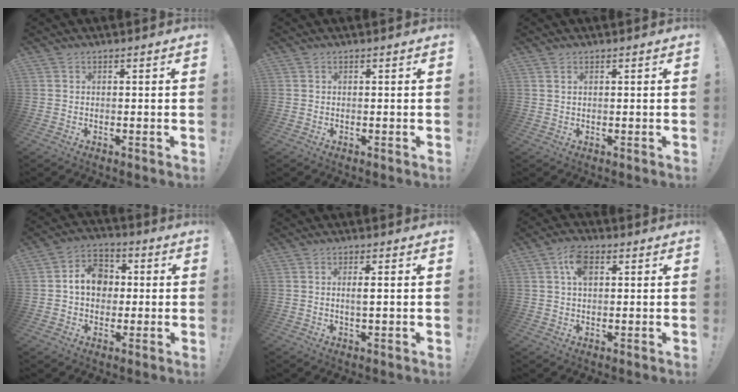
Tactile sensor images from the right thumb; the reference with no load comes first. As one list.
[{"total": 0.0}, {"total": 0.9, "force": [0.6, 0.3, 0.6], "torque": [-0.010, -0.001, 0.010]}, {"total": 11.3, "force": [1.6, 9.3, 6.2], "torque": [-0.084, 0.010, 0.036]}, {"total": 2.3, "force": [0.2, 0.3, 2.2], "torque": [-0.028, -0.008, 0.000]}, {"total": 6.9, "force": [2.2, 4.2, 5.0], "torque": [-0.083, 0.004, 0.040]}]